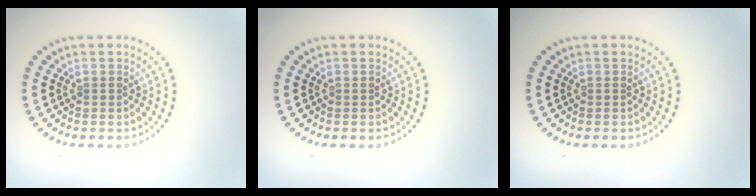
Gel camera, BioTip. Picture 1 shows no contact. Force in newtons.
{"total": 0.0}
{"total": 0.0}